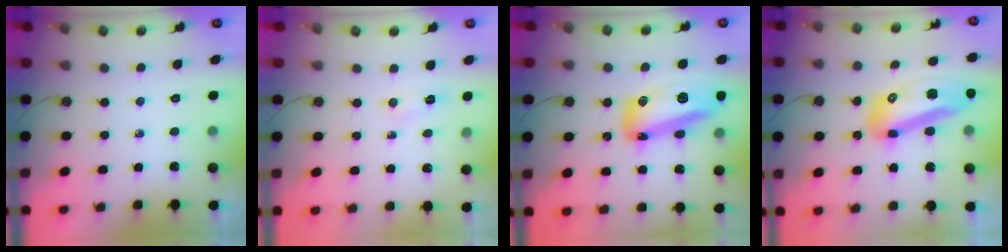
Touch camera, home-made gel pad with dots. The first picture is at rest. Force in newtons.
{"total": 2.5, "press": 2.5, "slide": 0.3}
{"total": 17.2, "press": 17.0, "slide": 2.2}
{"total": 16.7, "press": 16.6, "slide": 2.1}